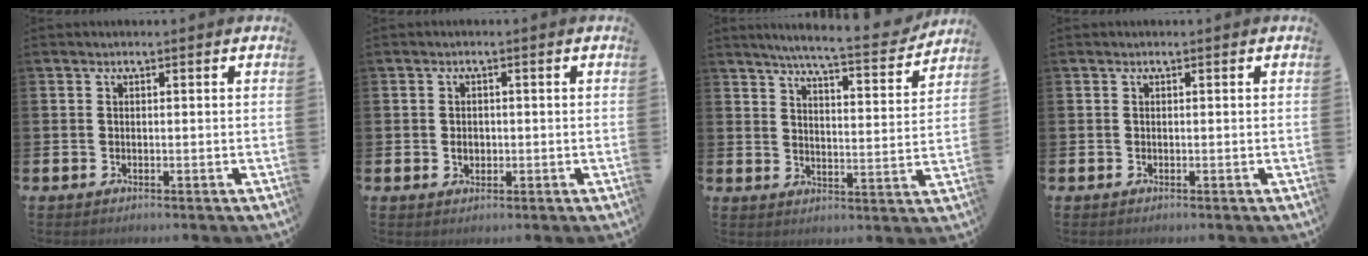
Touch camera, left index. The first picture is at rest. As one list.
[{"total": 1.6, "force": [0.0, 1.3, 0.9], "torque": [-0.008, 0.004, -0.005]}, {"total": 6.7, "force": [6.3, 0.0, 2.3], "torque": [-0.054, -0.045, 0.103]}, {"total": 0.0}]